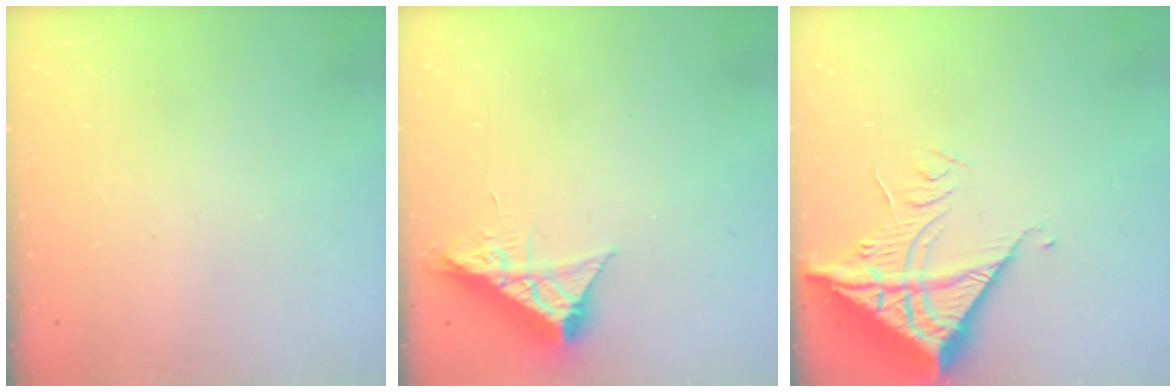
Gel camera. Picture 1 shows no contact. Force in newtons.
{"total": 8.9, "press": 8.9, "slide": 0.4}
{"total": 15.7, "press": 15.6, "slide": 1.8}